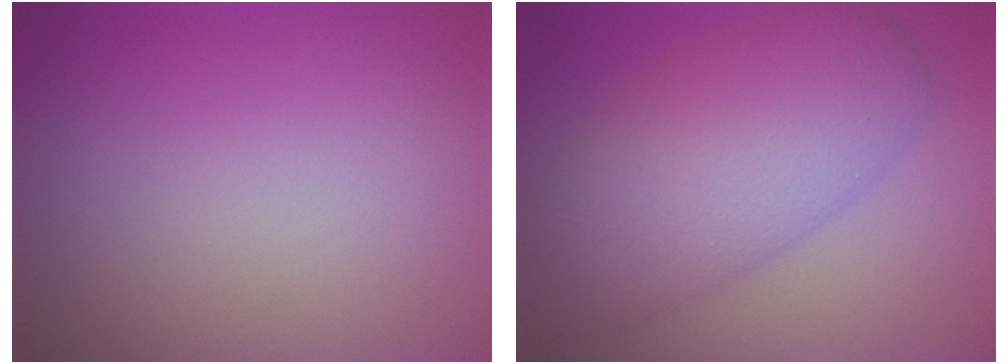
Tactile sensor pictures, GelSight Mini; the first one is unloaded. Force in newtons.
{"total": 7.9, "press": 7.9, "slide": 0.1}